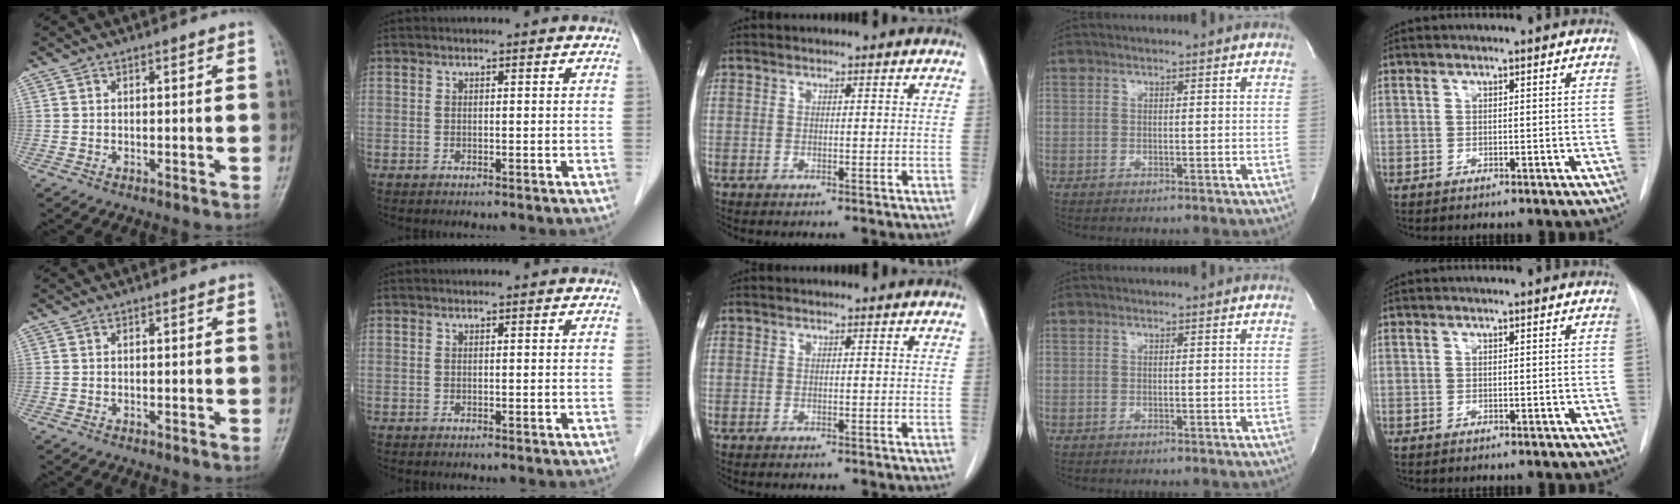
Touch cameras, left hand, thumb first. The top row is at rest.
{}